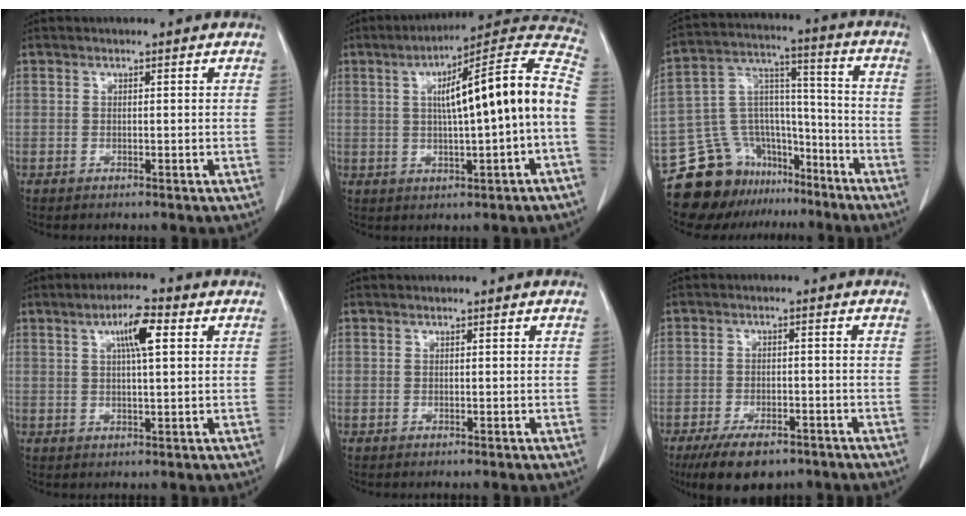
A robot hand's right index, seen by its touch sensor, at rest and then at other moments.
{"total": 17.3, "force": [0.4, 0.7, 17.3], "torque": [-0.244, 0.038, 0.002]}
{"total": 15.3, "force": [-11.9, 8.8, 3.7], "torque": [-0.061, 0.082, -0.201]}
{"total": 5.8, "force": [2.1, 0.8, 5.3], "torque": [-0.094, 0.007, 0.034]}
{"total": 0.0}
{"total": 8.2, "force": [-6.0, 3.4, 4.5], "torque": [-0.073, -0.004, -0.095]}